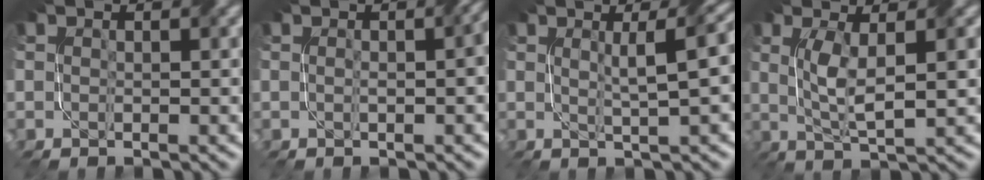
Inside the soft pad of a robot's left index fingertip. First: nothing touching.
{"total": 2.6, "force": [0.2, 0.7, 2.5], "torque": [-0.022, 0.009, 0.000]}
{"total": 5.4, "force": [1.4, 1.3, 5.1], "torque": [-0.048, 0.019, 0.022]}
{"total": 4.1, "force": [0.8, 1.0, 3.9], "torque": [-0.080, -0.001, 0.020]}